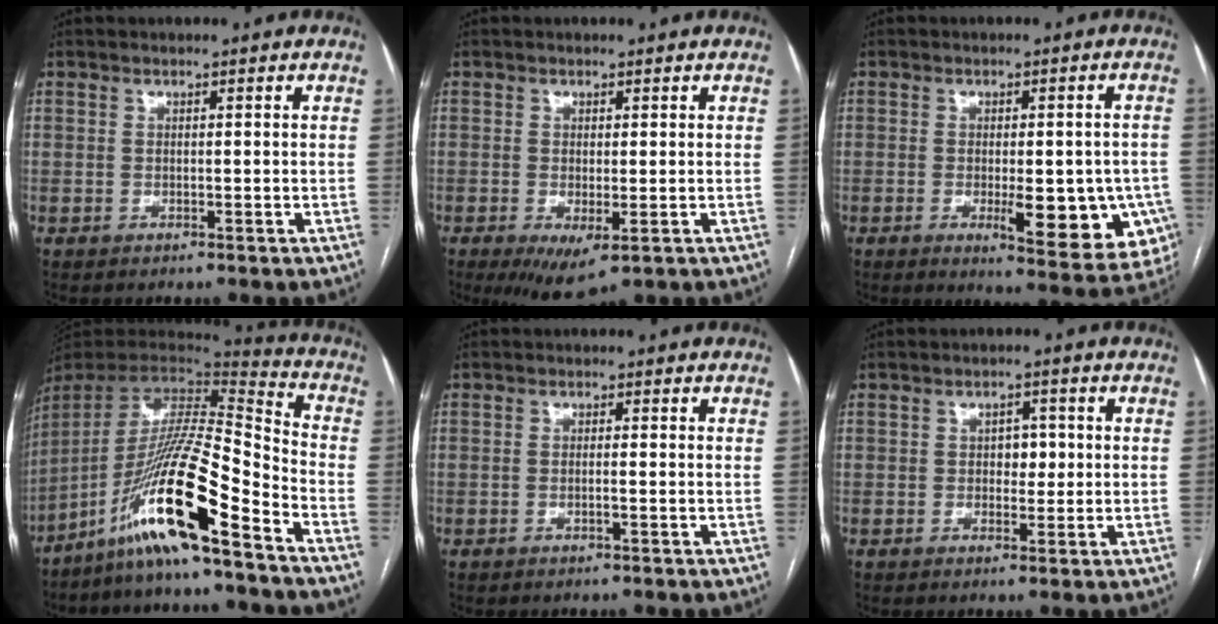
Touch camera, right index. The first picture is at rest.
{"total": 5.7, "force": [-2.3, 1.9, 4.8], "torque": [-0.076, -0.017, -0.026]}
{"total": 13.3, "force": [-3.9, 4.4, 12.0], "torque": [-0.100, 0.003, -0.035]}
{"total": 18.7, "force": [-11.6, 0.2, 14.7], "torque": [-0.302, -0.016, -0.219]}
{"total": 1.0, "force": [-0.3, 0.0, 1.0], "torque": [-0.018, 0.000, -0.005]}
{"total": 2.9, "force": [0.2, 1.9, 2.2], "torque": [-0.026, 0.006, 0.004]}